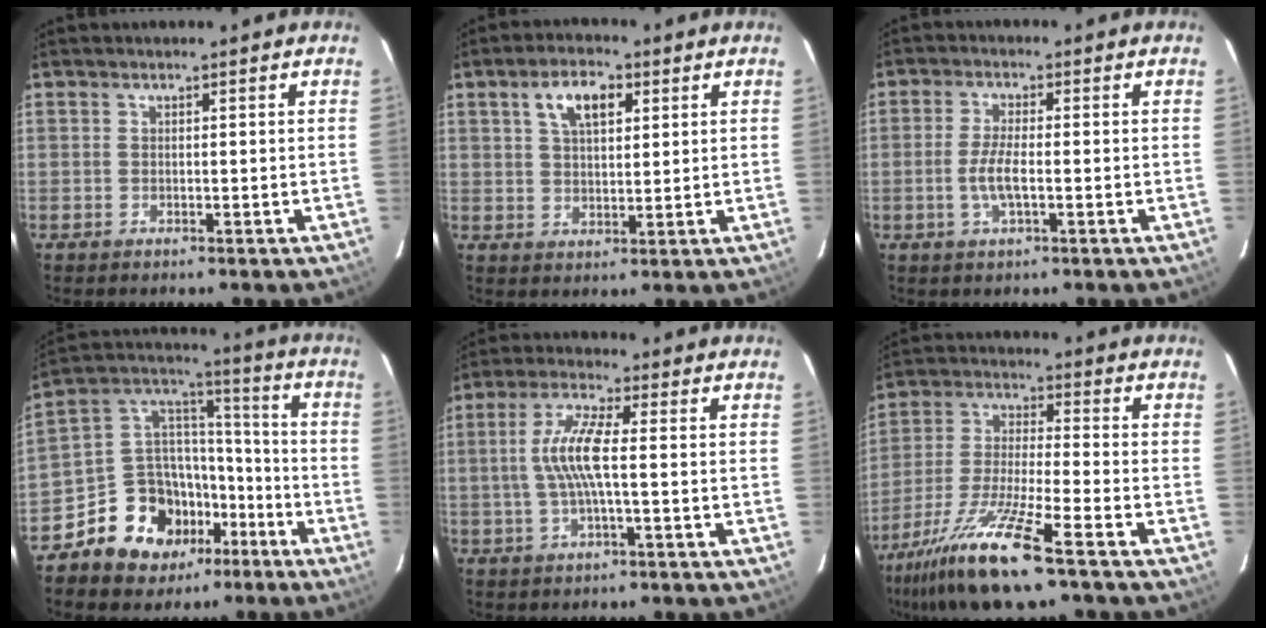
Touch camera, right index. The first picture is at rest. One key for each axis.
{"total": 6.7, "fx": 2.9, "fy": 3.3, "fz": 5.1, "tx": -0.091, "ty": 0.017, "tz": 0.053}
{"total": 4.7, "fx": -1.2, "fy": 1.1, "fz": 4.4, "tx": -0.089, "ty": -0.004, "tz": -0.023}
{"total": 15.8, "fx": -8.9, "fy": 11.9, "fz": 5.2, "tx": -0.122, "ty": 0.064, "tz": -0.135}
{"total": 8.1, "fx": -0.2, "fy": 1.4, "fz": 8.0, "tx": -0.161, "ty": 0.006, "tz": -0.002}
{"total": 16.1, "fx": -10.7, "fy": 1.8, "fz": 11.8, "tx": -0.254, "ty": -0.030, "tz": -0.204}